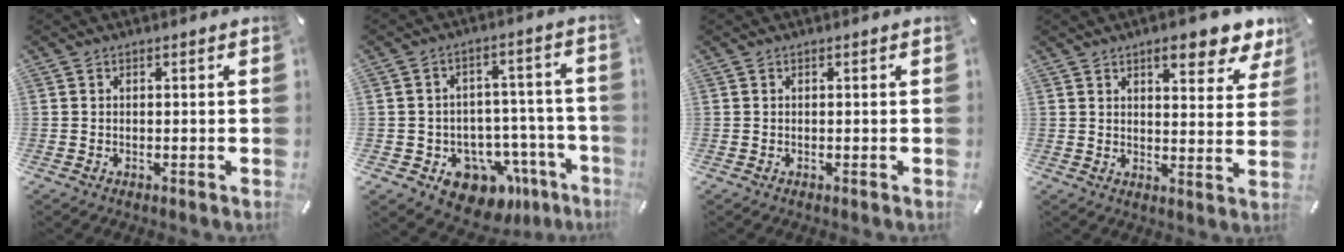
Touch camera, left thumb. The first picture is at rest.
{"total": 11.3, "force": [-6.8, 7.7, 4.6], "torque": [-0.035, 0.039, -0.105]}
{"total": 0.0}
{"total": 9.6, "force": [6.9, 3.5, 5.6], "torque": [-0.065, -0.042, 0.114]}